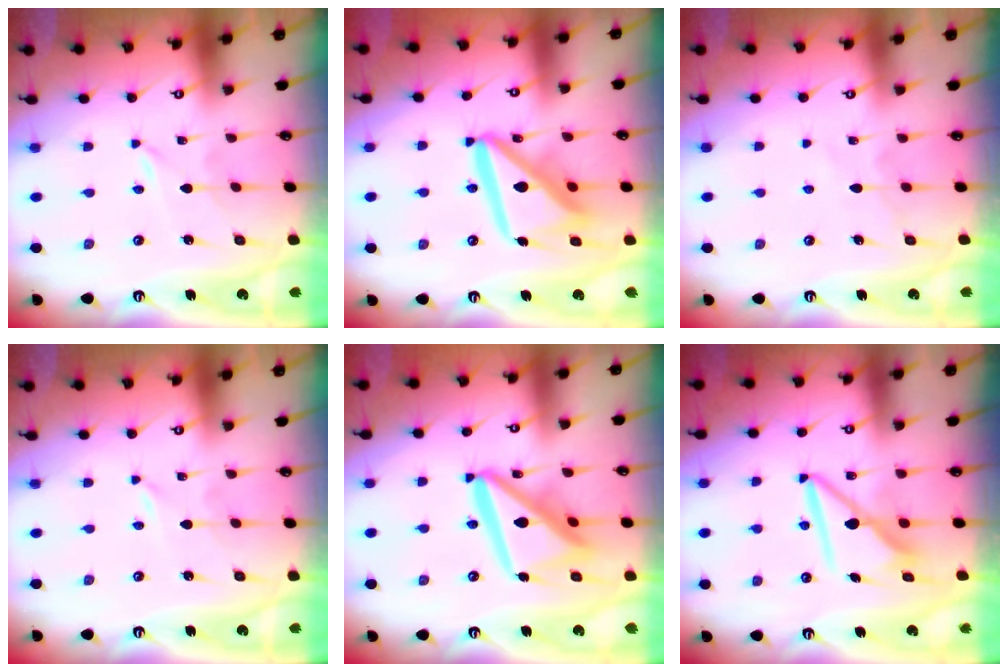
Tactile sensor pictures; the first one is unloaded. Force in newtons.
{"total": 16.7, "press": 16.6, "slide": 1.9}
{"total": 5.3, "press": 5.2, "slide": 0.7}
{"total": 0.0}
{"total": 18.0, "press": 17.9, "slide": 2.0}
{"total": 8.7, "press": 8.7, "slide": 0.8}